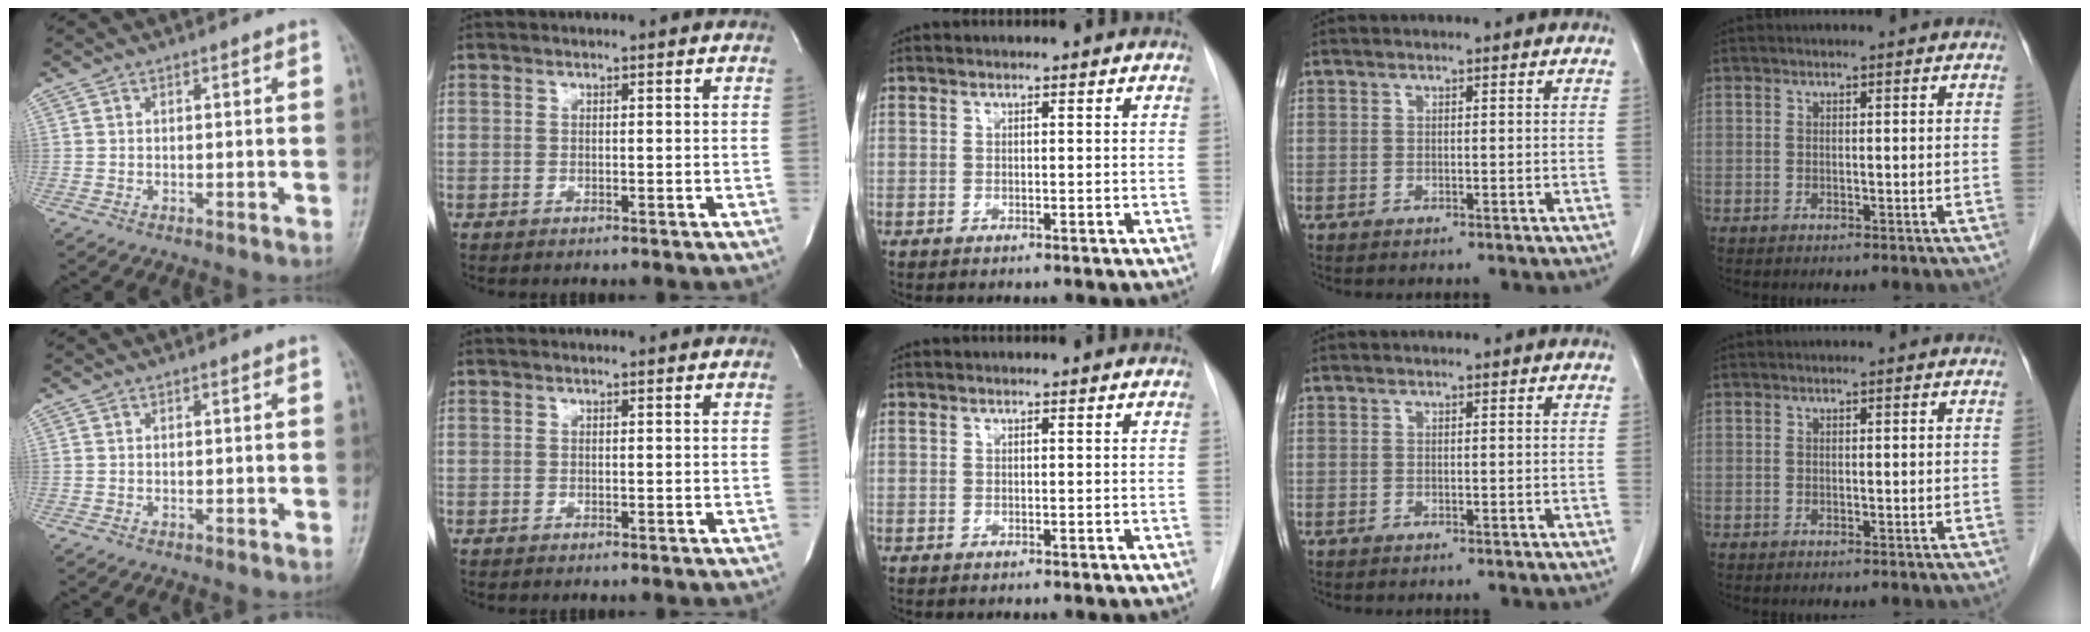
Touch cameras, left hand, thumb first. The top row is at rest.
{}